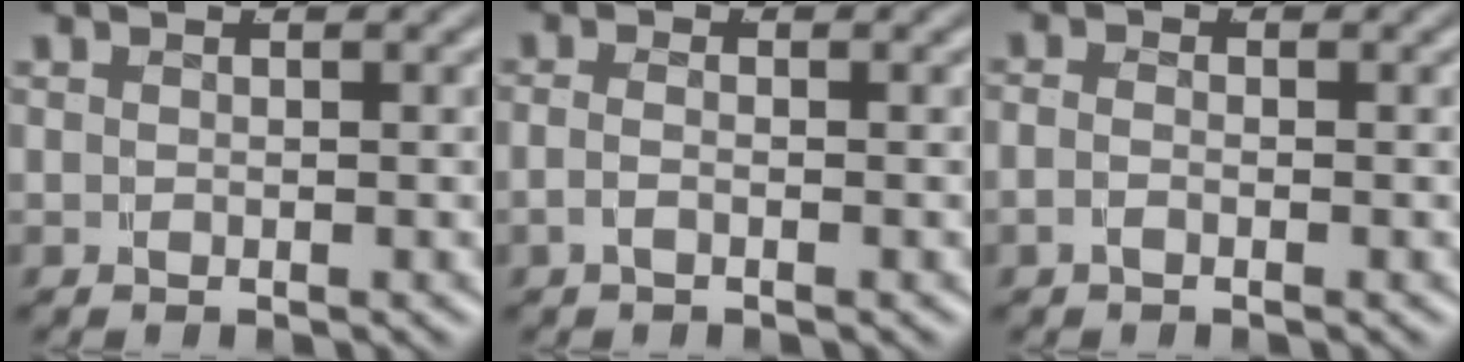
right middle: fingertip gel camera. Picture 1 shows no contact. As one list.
[{"total": 1.2, "force": [-0.5, 0.4, 1.0], "torque": [-0.020, 0.002, -0.012]}, {"total": 1.1, "force": [-0.5, 0.7, 0.7], "torque": [-0.016, 0.001, -0.014]}]